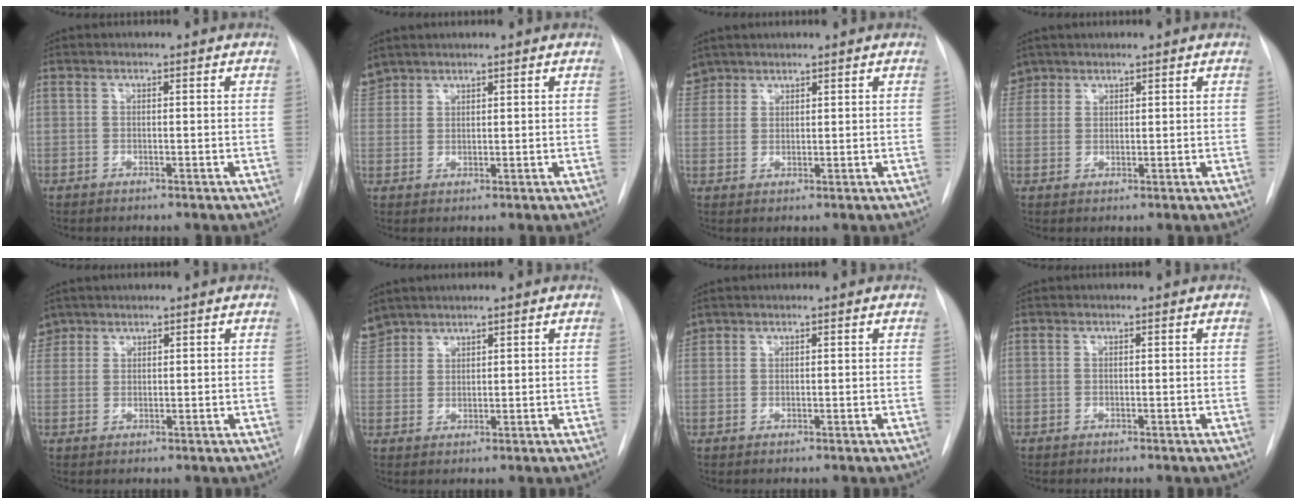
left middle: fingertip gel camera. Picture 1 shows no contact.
{"total": 3.7, "force": [3.3, 1.5, 0.1], "torque": [-0.007, 0.015, 0.071]}
{"total": 3.9, "force": [3.3, 2.0, -0.1], "torque": [0.005, 0.011, 0.066]}
{"total": 3.7, "force": [2.9, 2.2, -0.1], "torque": [0.004, 0.010, 0.059]}
{"total": 3.3, "force": [2.7, 1.9, -0.1], "torque": [0.003, 0.009, 0.055]}
{"total": 5.2, "force": [4.6, 2.4, 0.2], "torque": [-0.004, 0.011, 0.098]}
{"total": 1.8, "force": [1.5, 1.0, 0.0], "torque": [-0.004, 0.015, 0.032]}
{"total": 0.0}